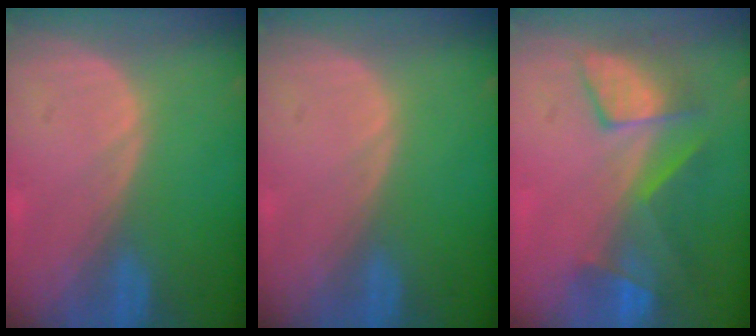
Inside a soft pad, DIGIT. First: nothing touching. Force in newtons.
{"total": 0.0}
{"total": 7.8, "press": 7.6, "slide": 1.6}